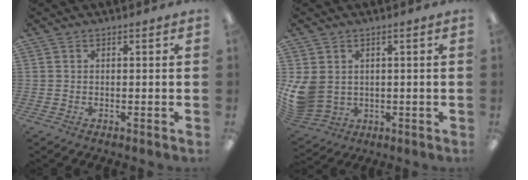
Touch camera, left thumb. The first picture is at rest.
{"total": 8.3, "force": [1.1, 7.0, 4.4], "torque": [-0.109, -0.004, 0.026]}